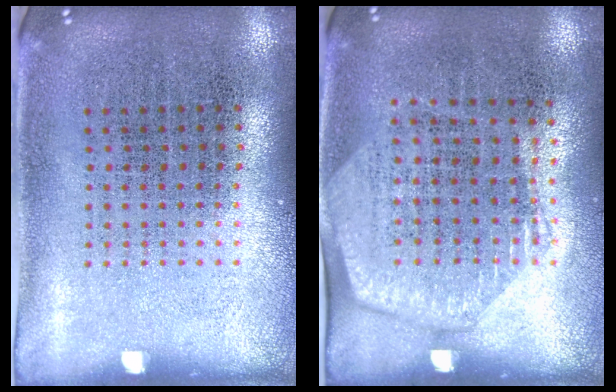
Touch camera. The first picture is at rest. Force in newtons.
{"total": 1.4, "press": 1.3, "slide": 0.6}